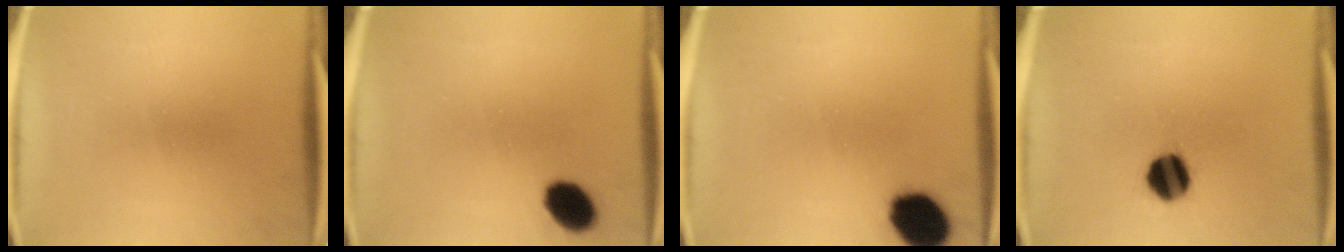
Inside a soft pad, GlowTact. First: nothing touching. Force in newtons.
{"total": 7.3}
{"total": 12.0}
{"total": 8.9}